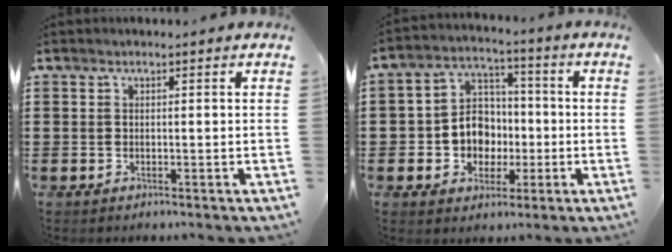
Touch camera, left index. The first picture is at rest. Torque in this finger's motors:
{"motor_torque": [0.62, 0.32, 0.37, 0.09]}